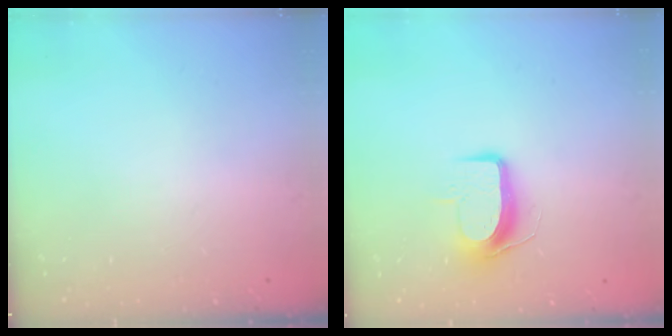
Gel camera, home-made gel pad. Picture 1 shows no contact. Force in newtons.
{"total": 9.2, "press": 9.1, "slide": 0.9}